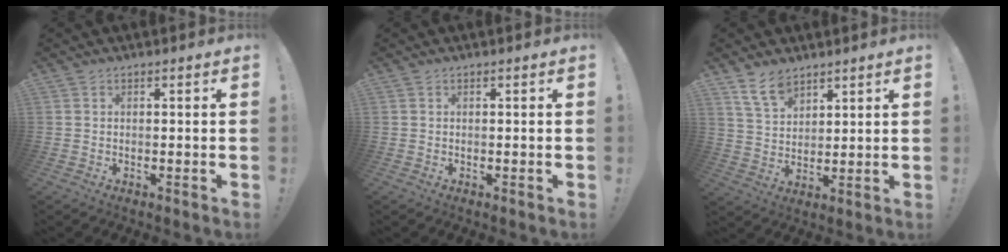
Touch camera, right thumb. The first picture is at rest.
{"total": 0.0}
{"total": 8.3, "force": [6.3, 4.1, 3.3], "torque": [-0.066, -0.032, 0.123]}